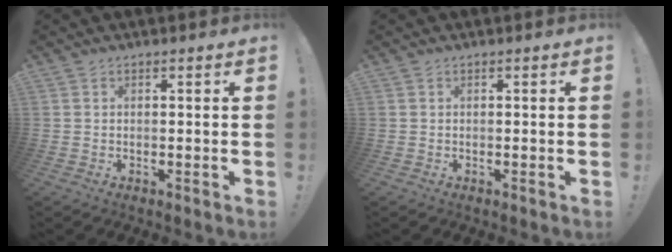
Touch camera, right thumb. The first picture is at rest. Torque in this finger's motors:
{"motor_torque": [0.00, 0.00, 0.01, 0.01, 0.00]}